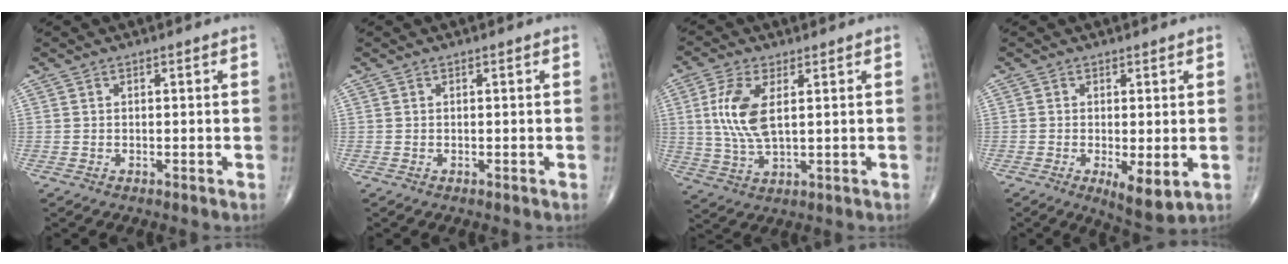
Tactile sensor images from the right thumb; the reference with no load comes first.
{"total": 0.0}
{"total": 9.4, "force": [2.0, 4.0, 8.2], "torque": [-0.185, -0.006, 0.043]}
{"total": 6.1, "force": [-1.5, 2.1, 5.6], "torque": [-0.084, -0.019, -0.019]}